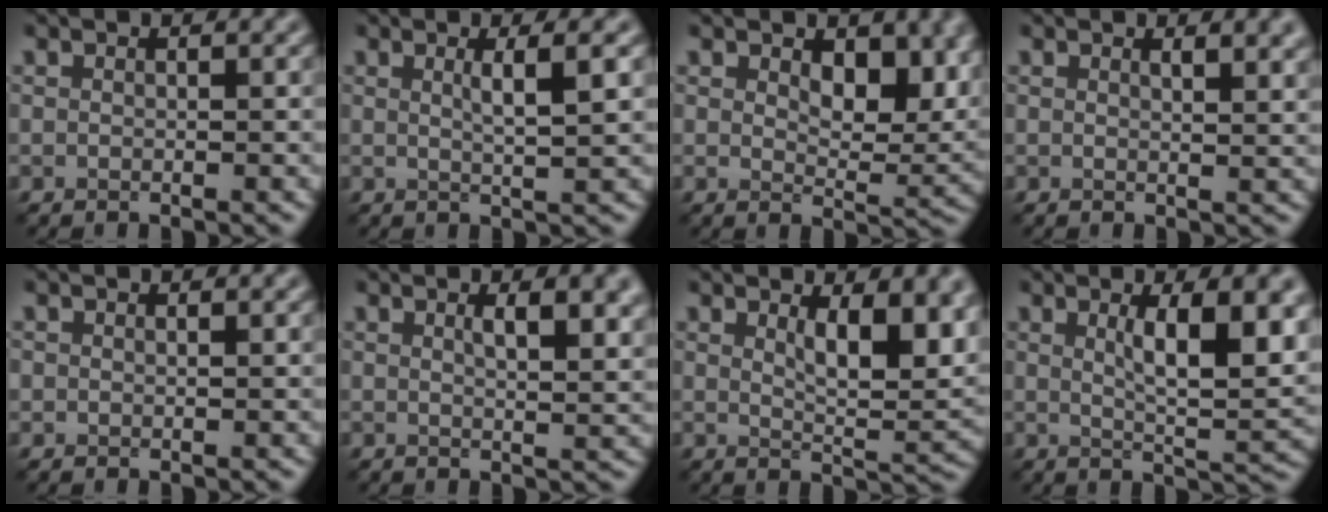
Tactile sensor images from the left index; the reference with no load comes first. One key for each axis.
{"total": 3.1, "fx": 0.9, "fy": 0.7, "fz": 2.9, "tx": -0.036, "ty": 0.002, "tz": 0.011}
{"total": 6.0, "fx": 2.4, "fy": 3.4, "fz": 4.3, "tx": -0.062, "ty": -0.015, "tz": 0.036}
{"total": 3.2, "fx": 1.9, "fy": 1.2, "fz": 2.3, "tx": -0.012, "ty": 0.004, "tz": 0.022}
{"total": 0.5, "fx": 0.3, "fy": 0.4, "fz": 0.2, "tx": -0.002, "ty": -0.003, "tz": 0.003}
{"total": 5.0, "fx": 1.9, "fy": 1.8, "fz": 4.3, "tx": -0.044, "ty": 0.008, "tz": 0.023}
{"total": 6.4, "fx": 2.4, "fy": 2.1, "fz": 5.6, "tx": -0.082, "ty": -0.009, "tz": 0.043}
{"total": 7.9, "fx": 2.0, "fy": 2.2, "fz": 7.3, "tx": -0.101, "ty": -0.008, "tz": 0.037}